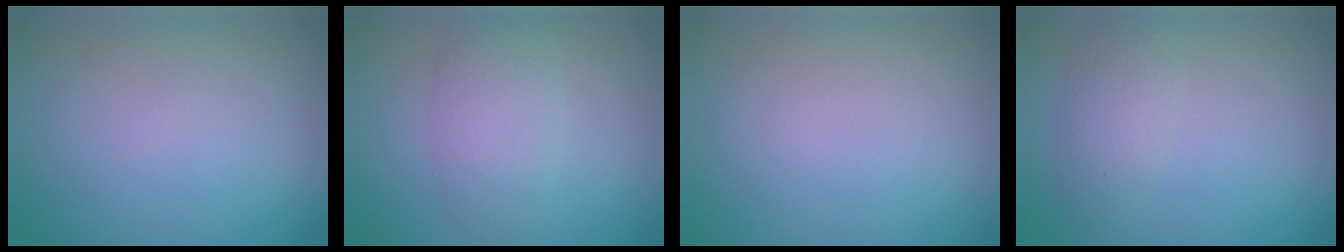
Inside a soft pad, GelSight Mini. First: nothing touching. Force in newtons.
{"total": 2.7, "press": 2.7, "slide": 0.3}
{"total": 0.0}
{"total": 2.6, "press": 2.6, "slide": 0.1}